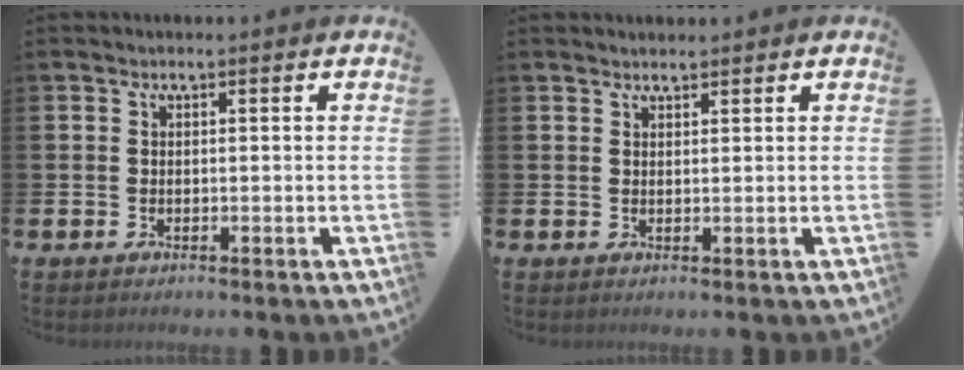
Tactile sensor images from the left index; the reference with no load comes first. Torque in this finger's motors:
{"motor_torque": [-0.61, 0.58, -1.06, -0.08]}